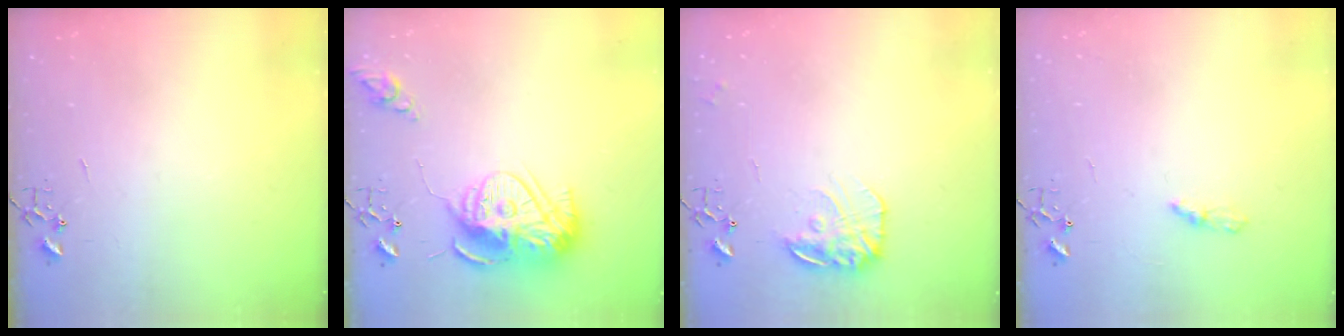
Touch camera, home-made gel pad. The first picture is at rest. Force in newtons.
{"total": 16.0, "press": 16.0, "slide": 1.5}
{"total": 13.7, "press": 13.7, "slide": 0.9}
{"total": 4.2, "press": 4.2, "slide": 0.5}